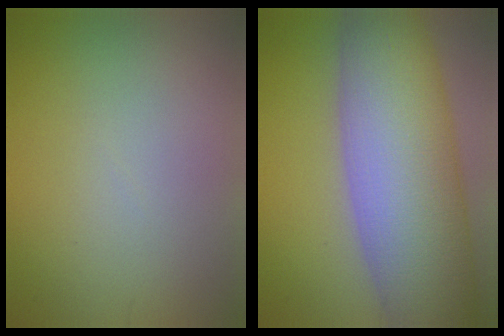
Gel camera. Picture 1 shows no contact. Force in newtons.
{"total": 13.3, "press": 13.3, "slide": 0.7}